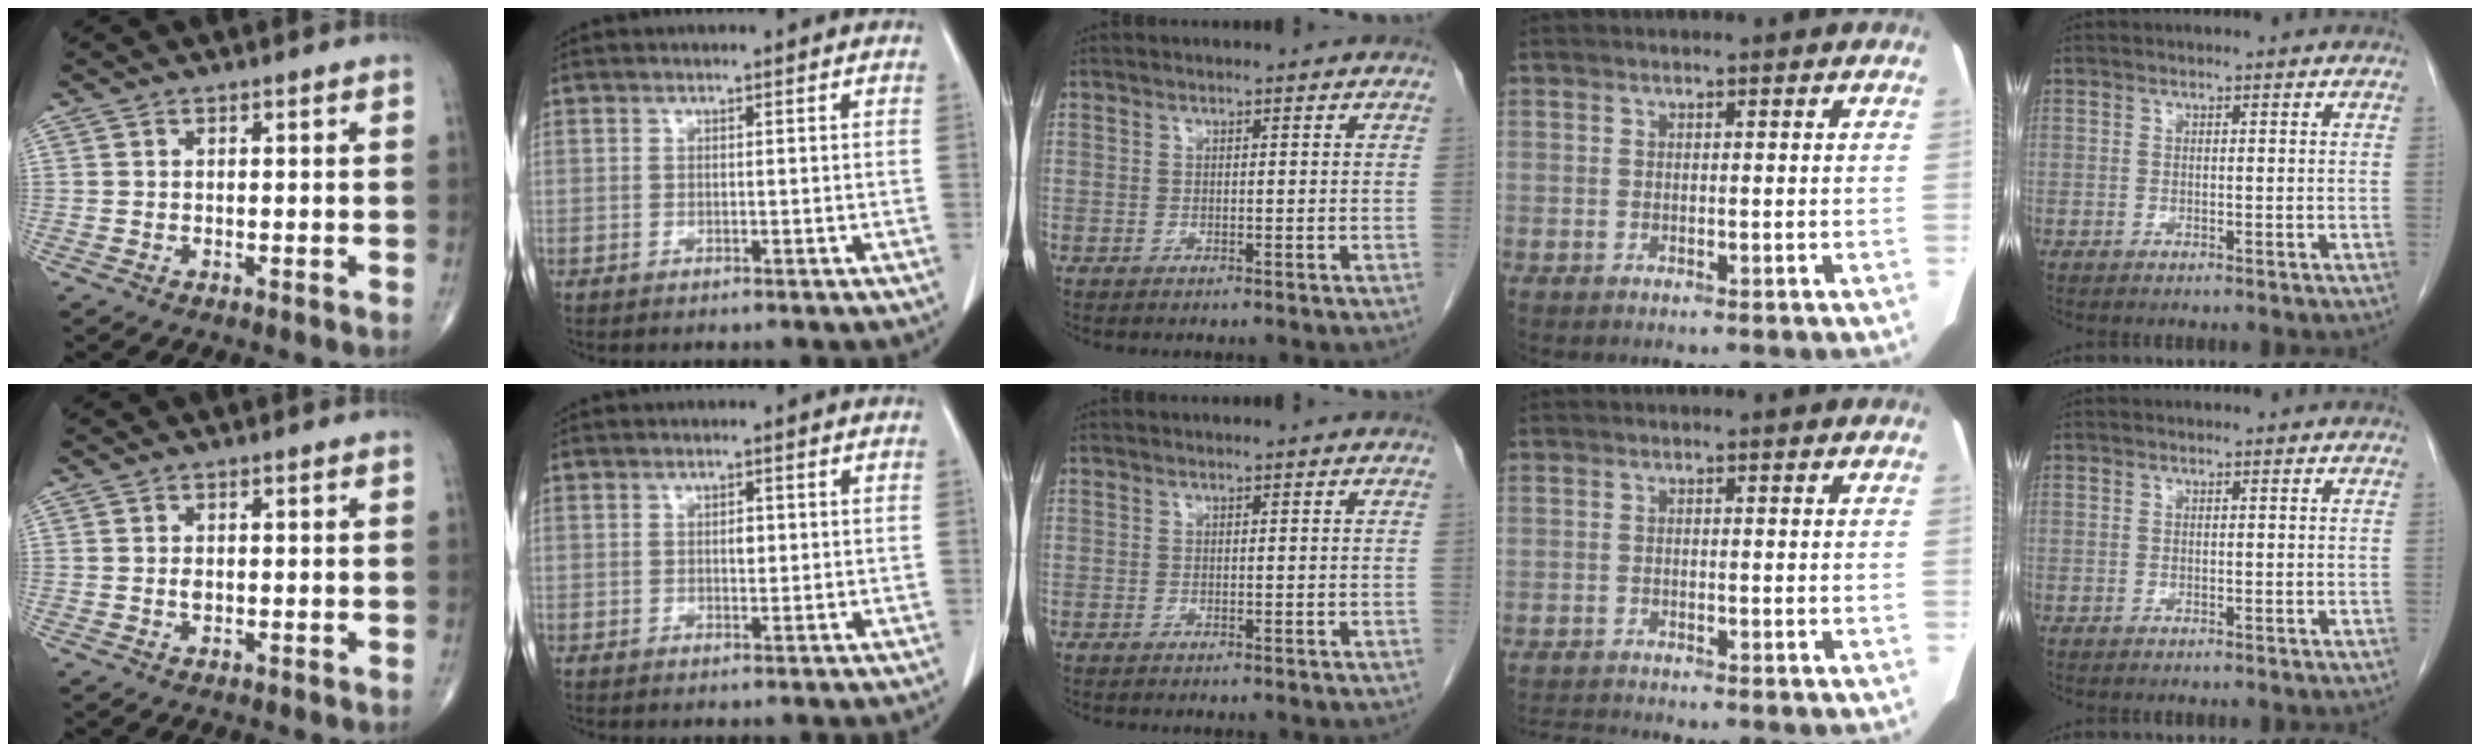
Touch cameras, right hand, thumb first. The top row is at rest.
{"thumb": {"total": 0.9, "force": [0.1, 0.4, 0.8], "torque": [-0.017, -0.003, 0.004]}, "index": {"total": 1.1, "force": [0.0, 0.3, 1.1], "torque": [-0.020, 0.001, 0.001]}, "ring": {"total": 2.3, "force": [-2.2, -0.5, 0.0], "torque": [-0.007, -0.016, -0.039]}}